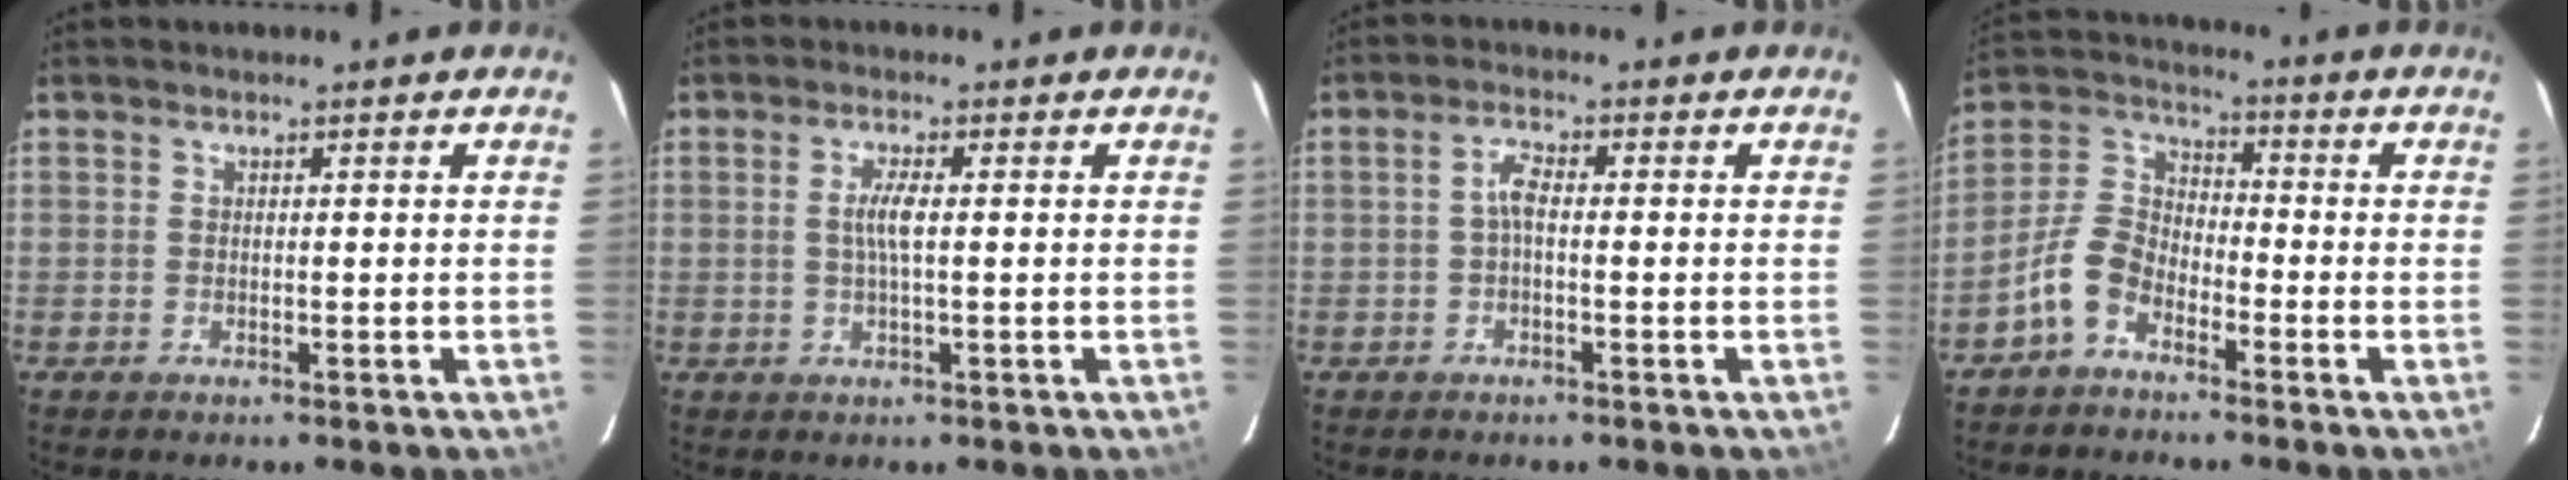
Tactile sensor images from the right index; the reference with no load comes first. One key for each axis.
{"total": 3.1, "fx": 0.1, "fy": 0.2, "fz": 3.1, "tx": -0.063, "ty": 0.000, "tz": 0.002}
{"total": 2.5, "fx": -0.4, "fy": 0.9, "fz": 2.3, "tx": -0.048, "ty": 0.009, "tz": -0.007}
{"total": 7.7, "fx": -5.0, "fy": 4.3, "fz": 3.9, "tx": -0.090, "ty": 0.020, "tz": -0.108}